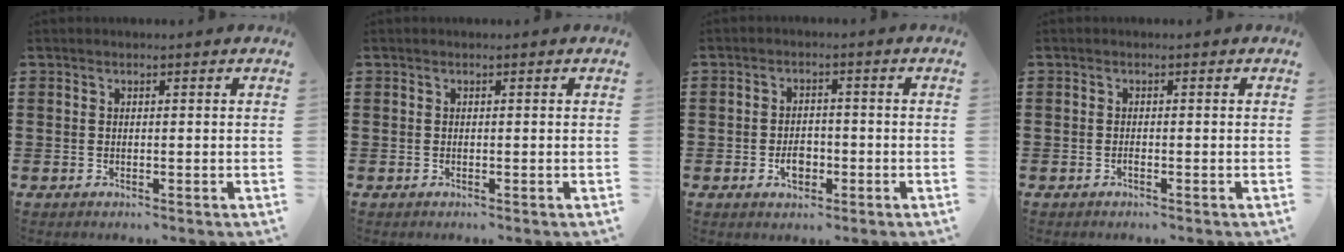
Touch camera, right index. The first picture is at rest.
{"total": 0.0}
{"total": 3.3, "force": [-1.1, 1.9, 2.4], "torque": [-0.038, -0.004, -0.021]}
{"total": 0.5, "force": [-0.4, -0.1, 0.3], "torque": [-0.008, -0.007, -0.005]}